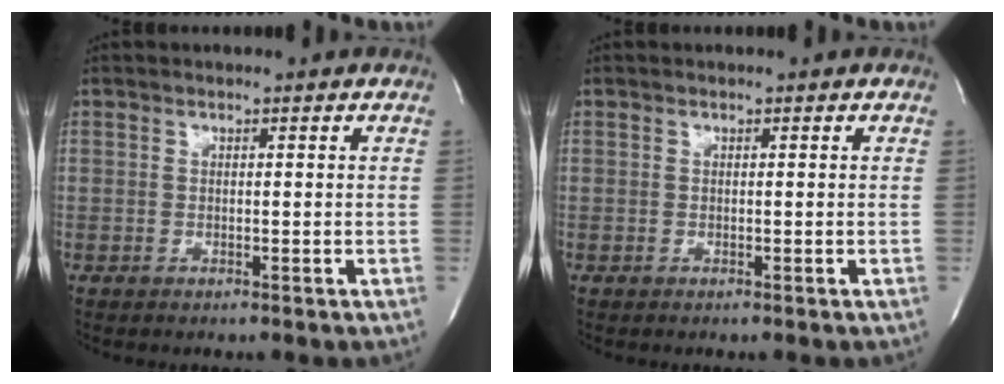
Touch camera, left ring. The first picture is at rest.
{"total": 0.0}